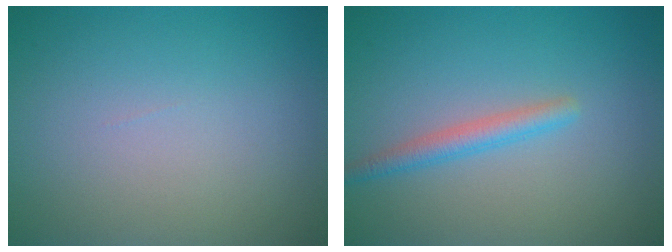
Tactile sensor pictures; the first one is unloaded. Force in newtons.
{"total": 2.0, "press": 2.0, "slide": 0.1}